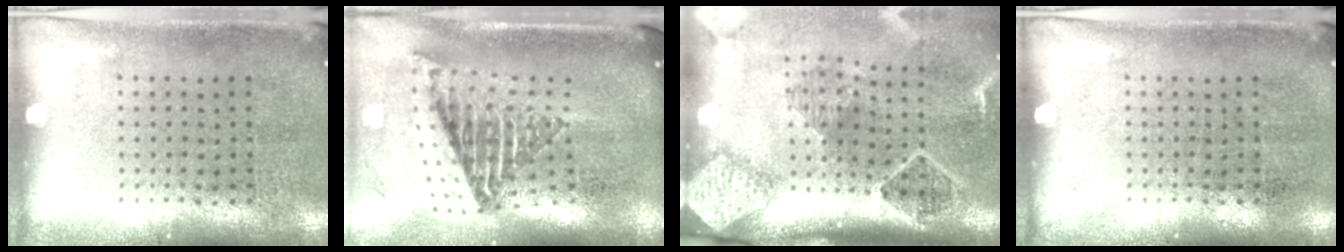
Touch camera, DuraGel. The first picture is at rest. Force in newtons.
{"total": 2.6, "press": 1.6, "slide": 2.1}
{"total": 2.7, "press": 1.9, "slide": 2.0}
{"total": 0.0}